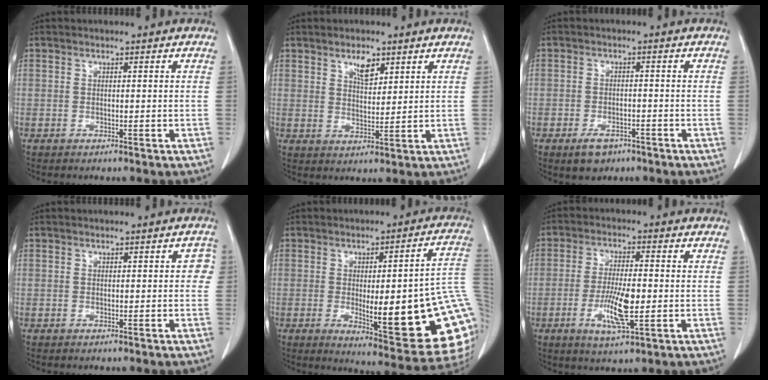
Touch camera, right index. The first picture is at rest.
{"total": 3.9, "force": [2.5, 1.6, 2.5], "torque": [-0.046, -0.002, 0.045]}
{"total": 4.0, "force": [-2.6, 2.3, 2.0], "torque": [-0.036, -0.001, -0.033]}
{"total": 1.6, "force": [0.2, 1.0, 1.2], "torque": [-0.001, 0.015, 0.000]}
{"total": 24.4, "force": [-2.7, 4.5, 23.9], "torque": [-0.212, -0.001, -0.025]}
{"total": 8.0, "force": [-1.8, 1.6, 7.6], "torque": [-0.144, -0.008, -0.031]}